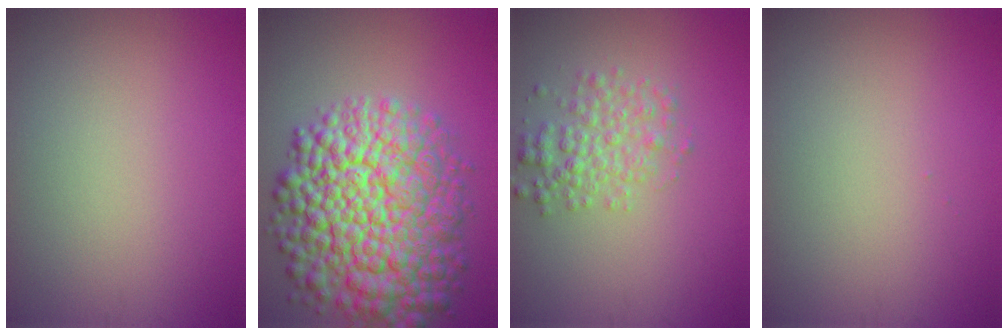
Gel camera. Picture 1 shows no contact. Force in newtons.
{"total": 13.4, "press": 13.4, "slide": 0.4}
{"total": 3.2, "press": 3.2, "slide": 0.1}
{"total": 0.0}